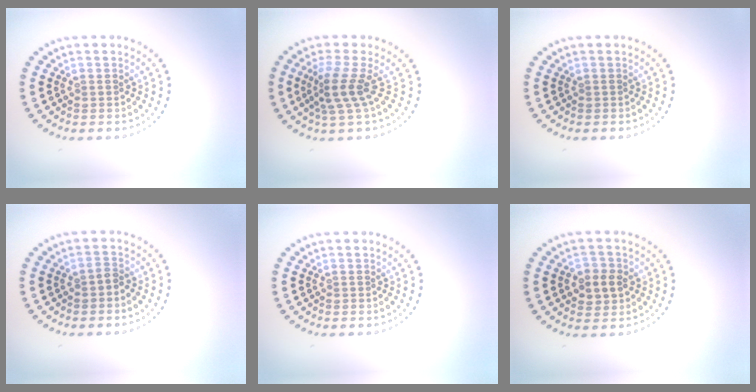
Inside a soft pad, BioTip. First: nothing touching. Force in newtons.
{"total": 2.8, "press": 1.9, "slide": 2.1}
{"total": 0.0}
{"total": 1.0, "press": 0.8, "slide": 0.6}
{"total": 0.0}
{"total": 2.6, "press": 2.6, "slide": 0.3}